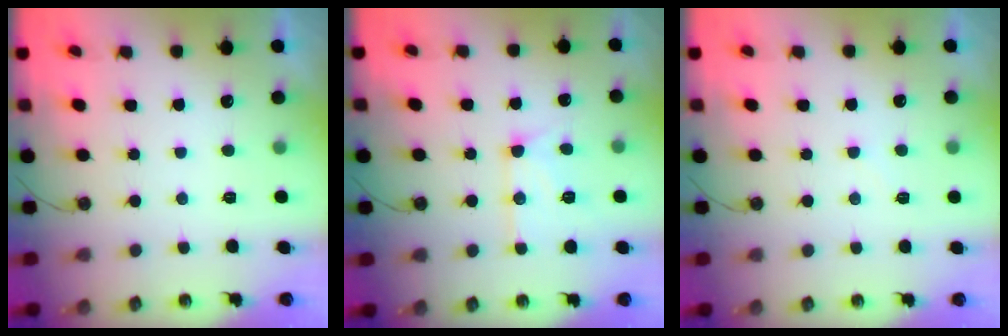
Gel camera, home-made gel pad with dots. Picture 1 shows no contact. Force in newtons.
{"total": 12.8, "press": 12.8, "slide": 1.1}
{"total": 3.5, "press": 3.5, "slide": 0.5}